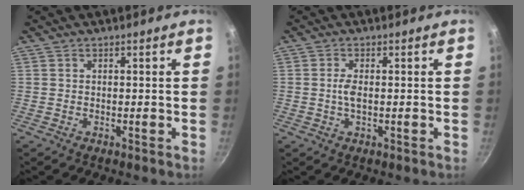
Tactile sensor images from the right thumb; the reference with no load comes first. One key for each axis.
{"total": 2.4, "fx": -0.1, "fy": 1.1, "fz": 2.2, "tx": -0.048, "ty": 0.003, "tz": -0.001}